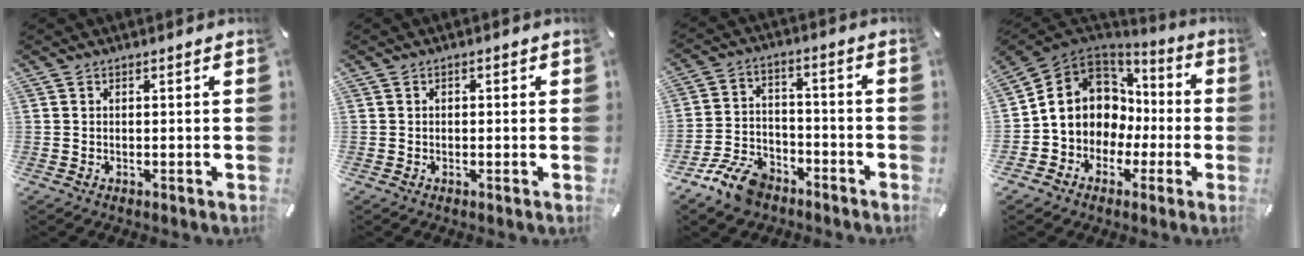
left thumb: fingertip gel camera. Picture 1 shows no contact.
{"total": 0.7, "force": [-0.2, 0.5, 0.4], "torque": [-0.007, 0.003, -0.005]}
{"total": 10.7, "force": [-7.4, 6.1, 4.6], "torque": [-0.083, 0.049, -0.135]}
{"total": 11.7, "force": [-0.4, 11.1, 3.7], "torque": [-0.088, -0.009, 0.001]}